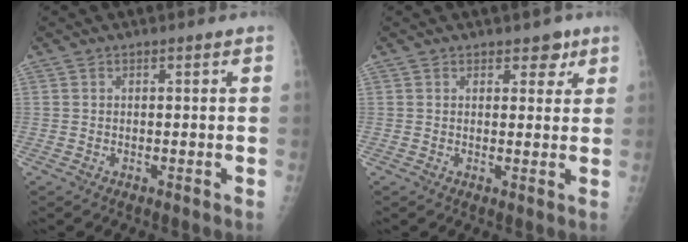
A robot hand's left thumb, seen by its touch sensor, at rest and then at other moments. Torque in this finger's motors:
{"motor_torque": [0.02, 0.16, -0.24, -0.21, 0.00]}